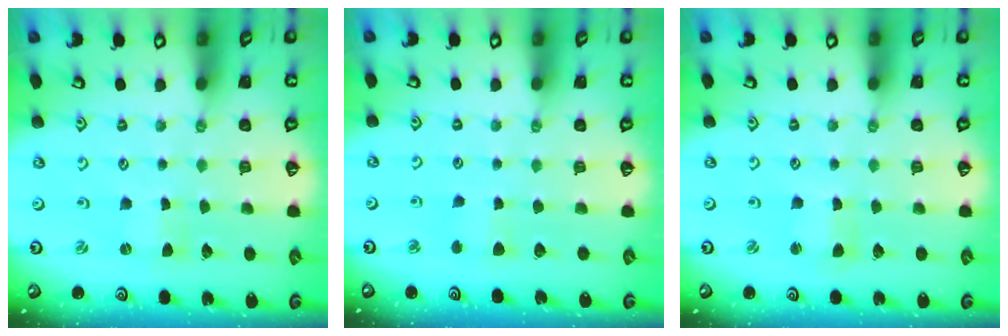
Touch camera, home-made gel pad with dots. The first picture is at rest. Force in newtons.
{"total": 2.9, "press": 2.9, "slide": 0.5}
{"total": 1.7, "press": 1.7, "slide": 0.4}